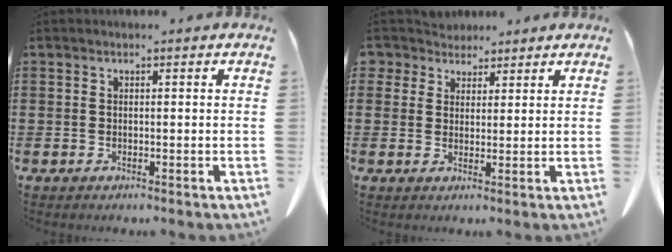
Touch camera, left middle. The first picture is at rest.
{"total": 3.9, "force": [3.1, 2.3, 0.4], "torque": [-0.026, 0.001, 0.057]}